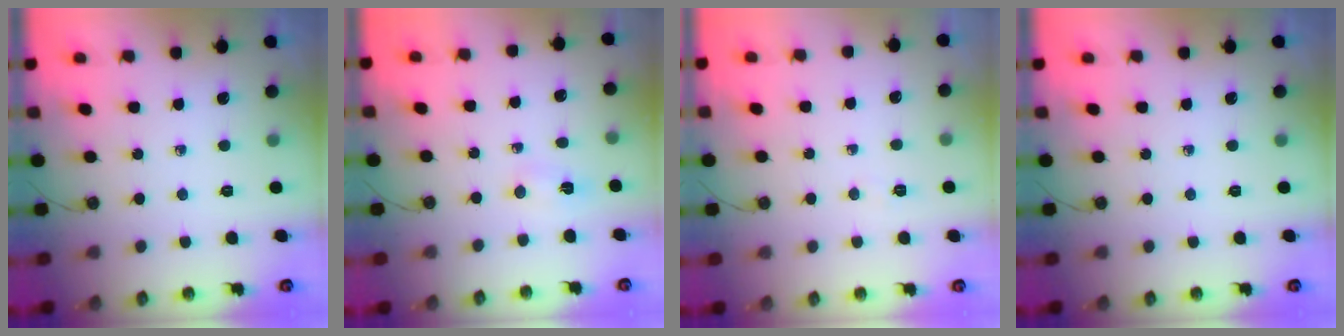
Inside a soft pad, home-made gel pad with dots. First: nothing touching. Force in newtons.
{"total": 2.0, "press": 1.5, "slide": 1.3}
{"total": 3.1, "press": 3.0, "slide": 0.7}
{"total": 0.0}